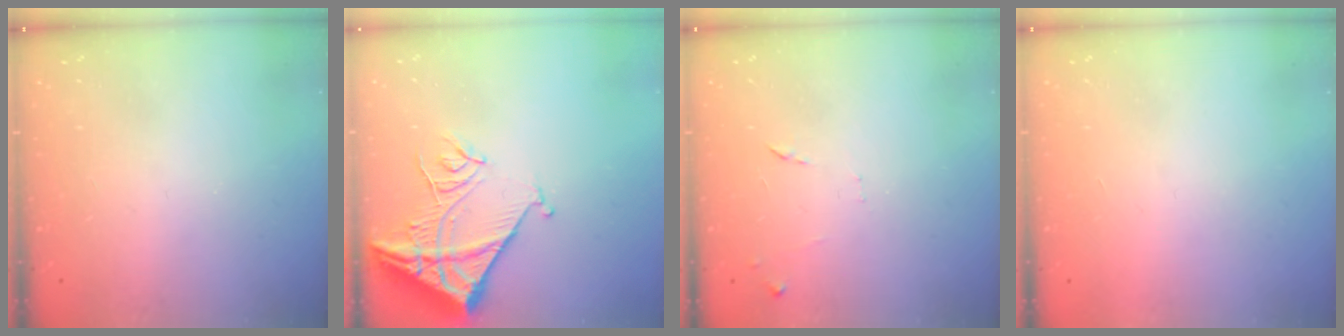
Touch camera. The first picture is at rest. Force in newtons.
{"total": 14.2, "press": 14.2, "slide": 1.2}
{"total": 7.5, "press": 7.5, "slide": 0.6}
{"total": 1.5, "press": 1.5, "slide": 0.1}